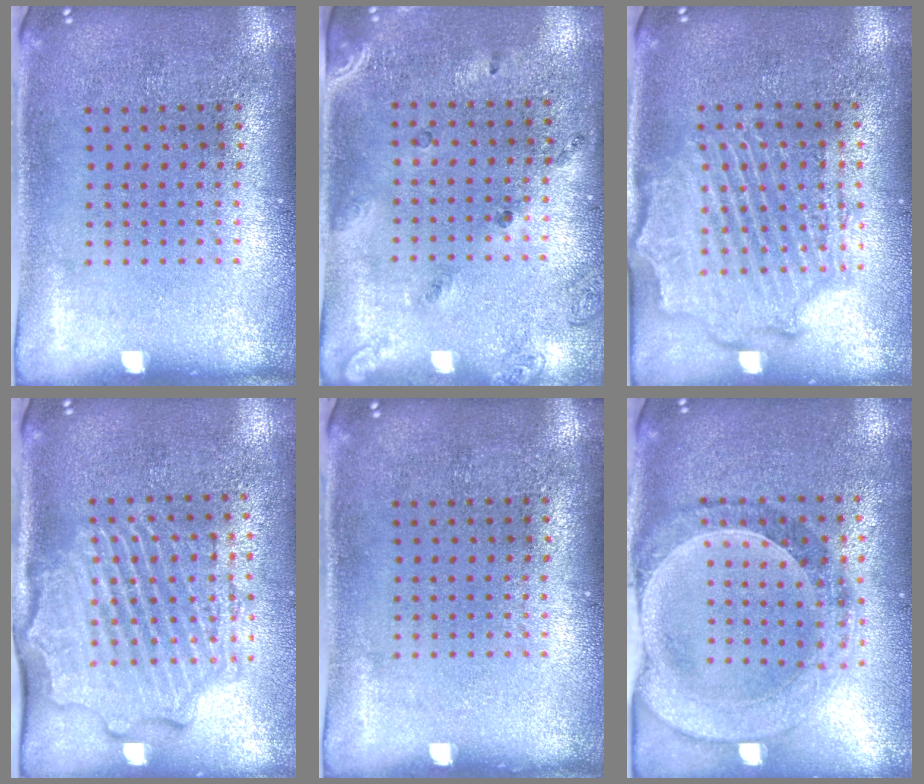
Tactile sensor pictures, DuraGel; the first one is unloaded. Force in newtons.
{"total": 1.5, "press": 1.1, "slide": 1.0}
{"total": 2.2, "press": 2.1, "slide": 0.5}
{"total": 2.6, "press": 2.3, "slide": 1.2}
{"total": 0.0}
{"total": 1.5, "press": 1.5, "slide": 0.3}